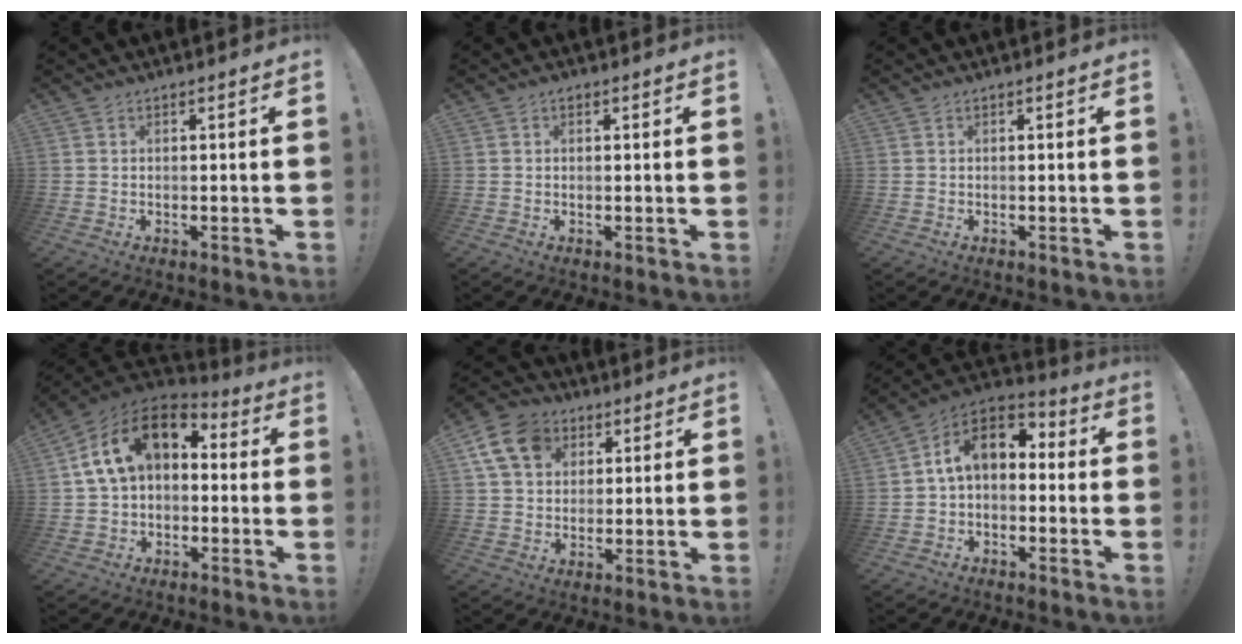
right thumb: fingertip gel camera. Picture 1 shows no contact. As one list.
[{"total": 0.5, "force": [0.3, 0.5, 0.1], "torque": [0.006, -0.001, 0.004]}, {"total": 0.0}, {"total": 16.2, "force": [4.3, 10.0, 12.0], "torque": [-0.195, 0.008, 0.080]}, {"total": 13.5, "force": [5.2, 10.7, 6.4], "torque": [-0.105, -0.014, 0.103]}, {"total": 11.0, "force": [2.1, 6.8, 8.4], "torque": [-0.137, 0.009, 0.039]}]